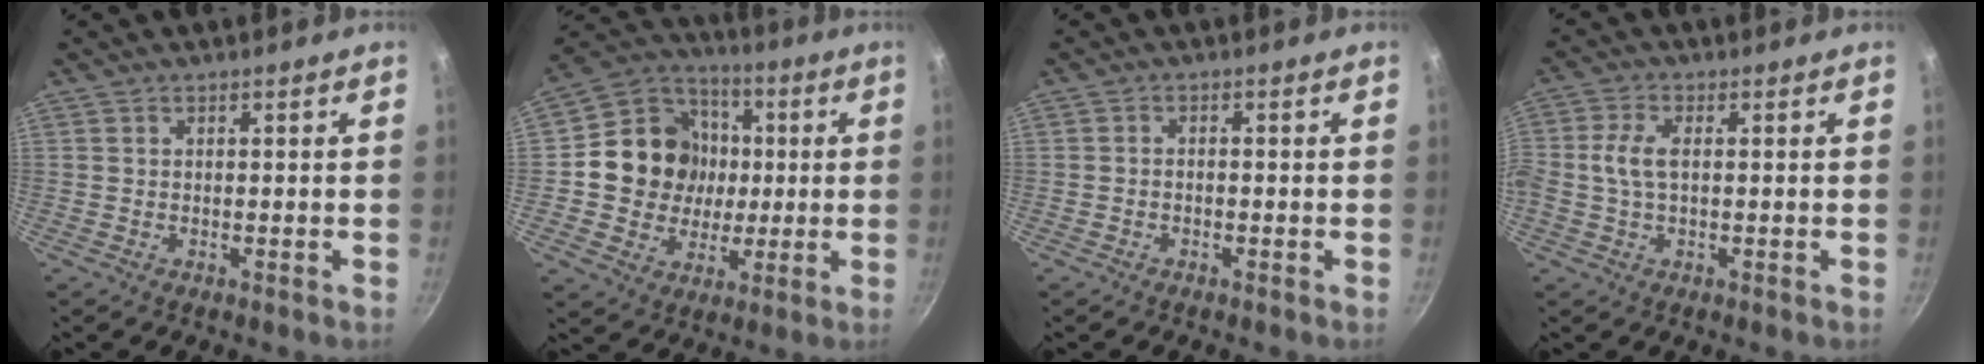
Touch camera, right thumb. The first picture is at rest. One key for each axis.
{"total": 16.3, "fx": 0.7, "fy": 14.9, "fz": 6.7, "tx": -0.085, "ty": 0.019, "tz": 0.007}
{"total": 1.2, "fx": -0.7, "fy": 0.6, "fz": 0.7, "tx": -0.013, "ty": 0.010, "tz": -0.014}
{"total": 5.1, "fx": 0.2, "fy": 2.7, "fz": 4.4, "tx": -0.095, "ty": 0.010, "tz": -0.001}